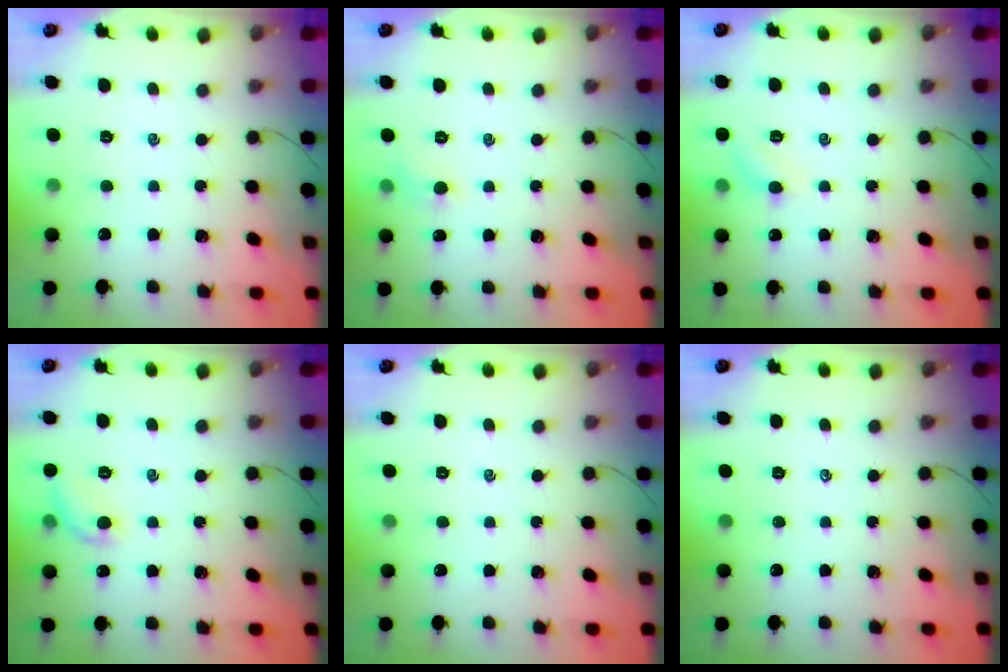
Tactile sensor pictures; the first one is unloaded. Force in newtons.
{"total": 3.8, "press": 3.5, "slide": 1.2}
{"total": 5.1, "press": 4.9, "slide": 1.4}
{"total": 7.4, "press": 7.3, "slide": 1.3}
{"total": 0.0}
{"total": 0.0}